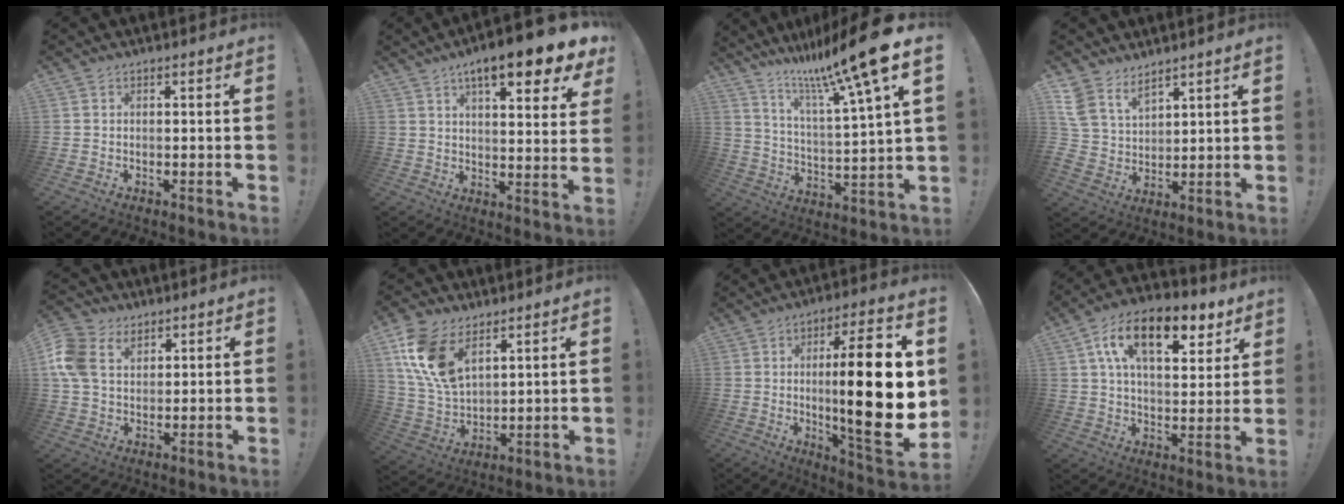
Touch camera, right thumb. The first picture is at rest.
{"total": 12.4, "force": [7.7, 2.1, 9.4], "torque": [-0.135, -0.049, 0.116]}
{"total": 15.4, "force": [11.1, 0.4, 10.8], "torque": [-0.181, -0.086, 0.167]}
{"total": 9.4, "force": [7.0, 5.4, 3.3], "torque": [-0.074, -0.043, 0.141]}
{"total": 12.2, "force": [5.0, 8.7, 7.0], "torque": [-0.155, -0.012, 0.098]}
{"total": 15.2, "force": [8.1, 8.8, 9.5], "torque": [-0.201, -0.037, 0.155]}
{"total": 24.6, "force": [1.2, 5.2, 24.0], "torque": [-0.378, -0.020, 0.014]}
{"total": 17.9, "force": [9.0, 8.5, 13.0], "torque": [-0.207, -0.031, 0.152]}